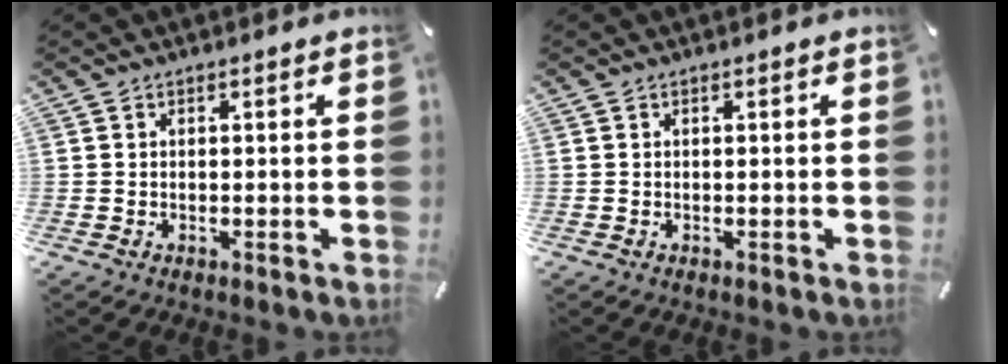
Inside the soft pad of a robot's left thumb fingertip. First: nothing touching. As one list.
[{"total": 0.0}]